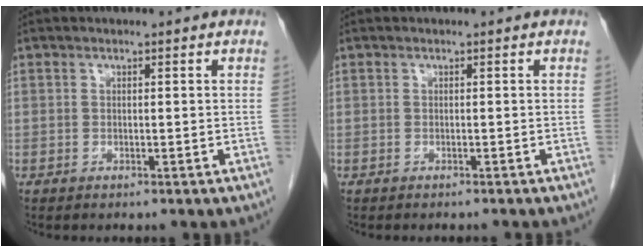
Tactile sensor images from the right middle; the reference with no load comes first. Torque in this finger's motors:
{"motor_torque": [0.07, 0.00, 0.00, 0.00]}